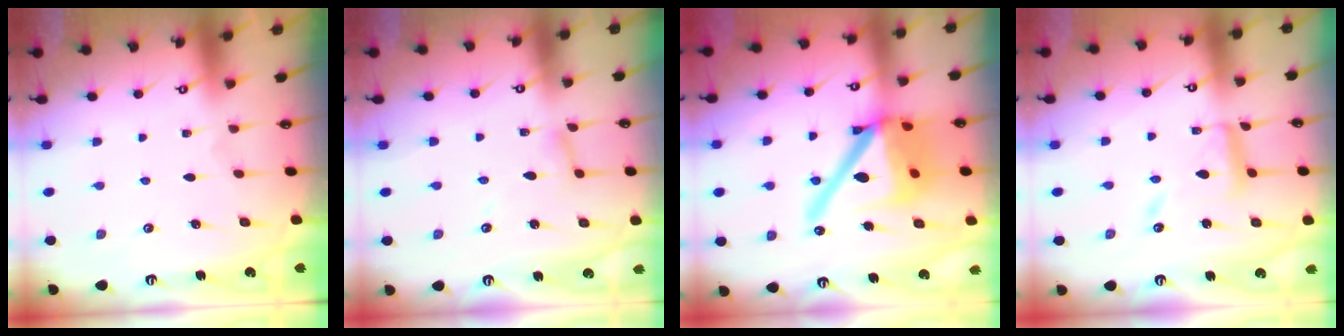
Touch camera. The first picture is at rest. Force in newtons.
{"total": 2.8, "press": 2.8, "slide": 0.2}
{"total": 21.2, "press": 21.0, "slide": 2.9}
{"total": 12.1, "press": 12.0, "slide": 1.0}